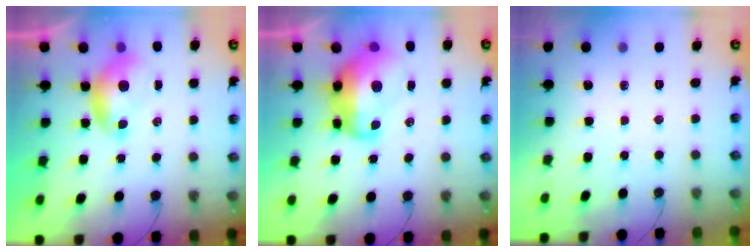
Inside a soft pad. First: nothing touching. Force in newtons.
{"total": 7.5, "press": 7.3, "slide": 1.4}
{"total": 0.0}